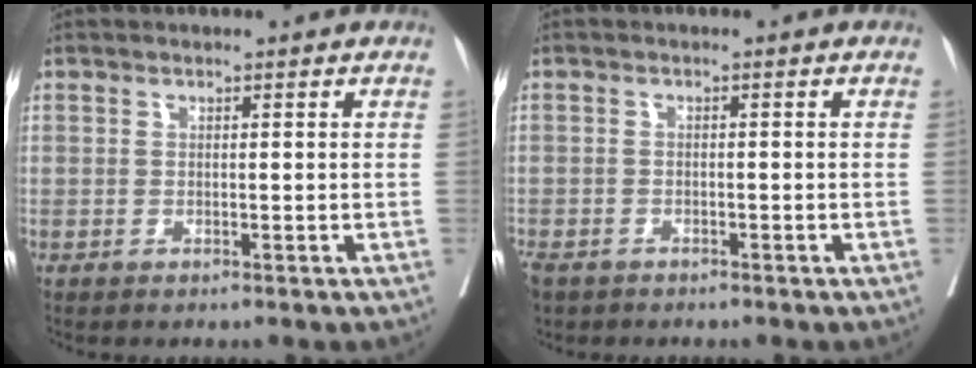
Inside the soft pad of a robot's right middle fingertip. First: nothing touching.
{"total": 5.3, "force": [-3.7, 2.9, 2.5], "torque": [-0.066, -0.006, -0.053]}